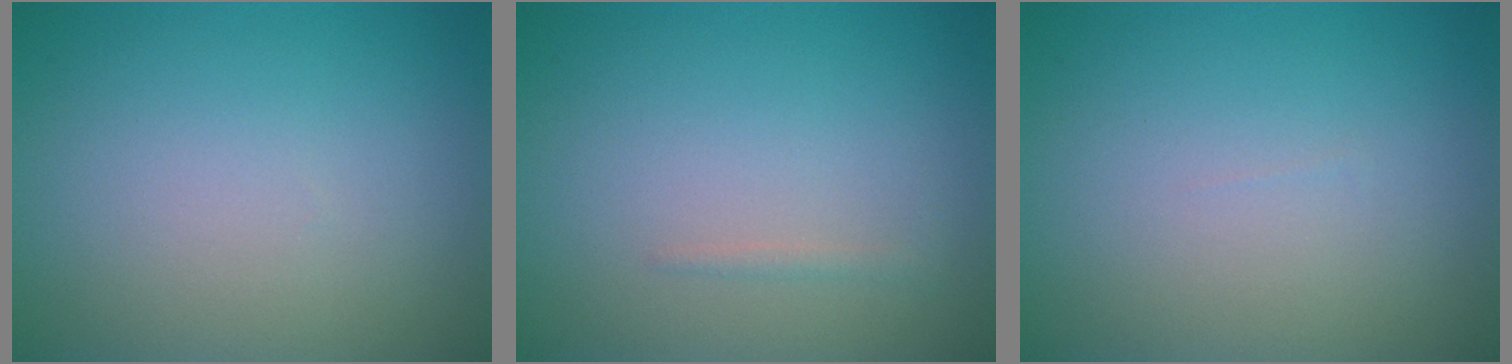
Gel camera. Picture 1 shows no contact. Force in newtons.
{"total": 0.6, "press": 0.6, "slide": 0.0}
{"total": 0.0}